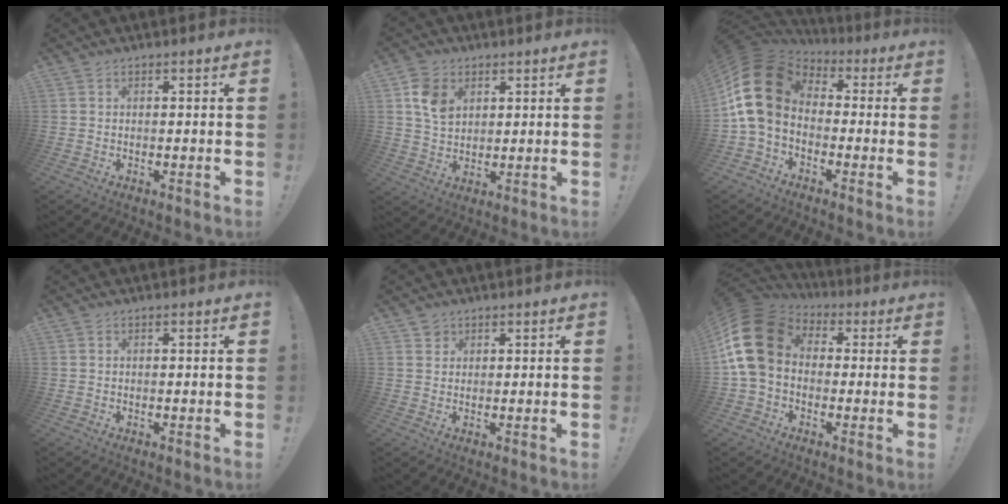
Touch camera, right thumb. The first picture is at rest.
{"total": 9.3, "force": [3.6, 6.8, 5.1], "torque": [-0.081, 0.001, 0.074]}
{"total": 16.6, "force": [2.4, 11.3, 11.9], "torque": [-0.218, 0.002, 0.048]}
{"total": 0.0}
{"total": 2.0, "force": [1.3, 1.5, 0.2], "torque": [0.004, -0.005, 0.022]}
{"total": 16.1, "force": [3.1, 11.7, 10.7], "torque": [-0.198, 0.008, 0.060]}